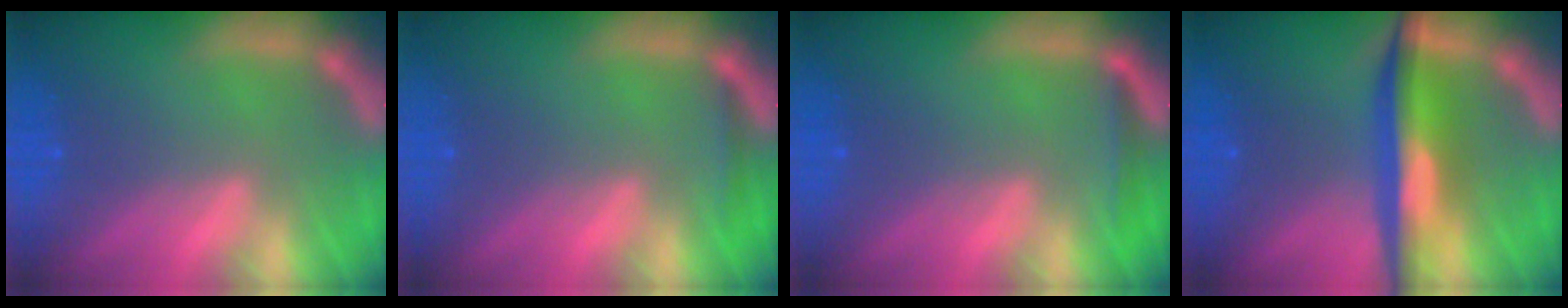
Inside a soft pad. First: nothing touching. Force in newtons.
{"total": 0.9}
{"total": 1.4}
{"total": 6.5}